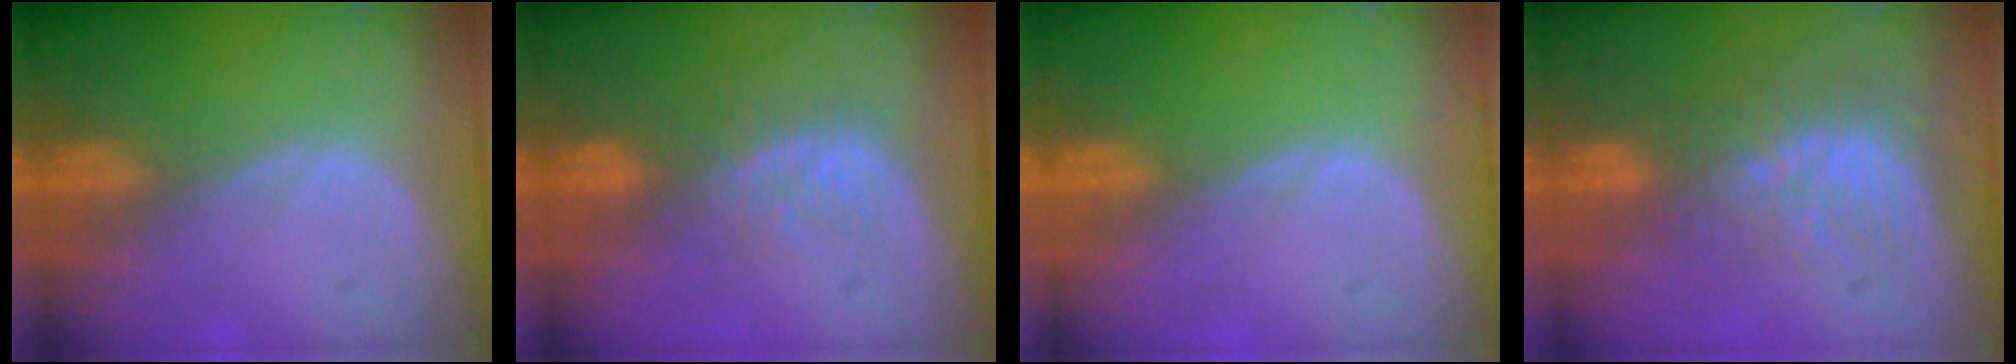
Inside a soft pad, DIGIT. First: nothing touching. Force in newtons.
{"total": 5.0, "press": 4.7, "slide": 1.6}
{"total": 0.0}
{"total": 9.0, "press": 7.6, "slide": 4.9}